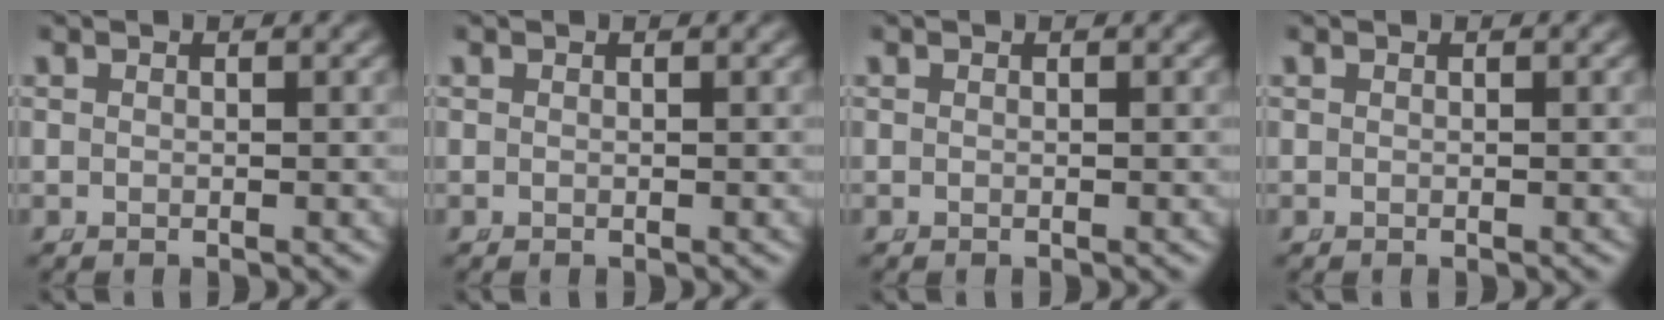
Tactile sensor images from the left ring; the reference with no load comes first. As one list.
[{"total": 0.0}, {"total": 0.0}, {"total": 0.0}]